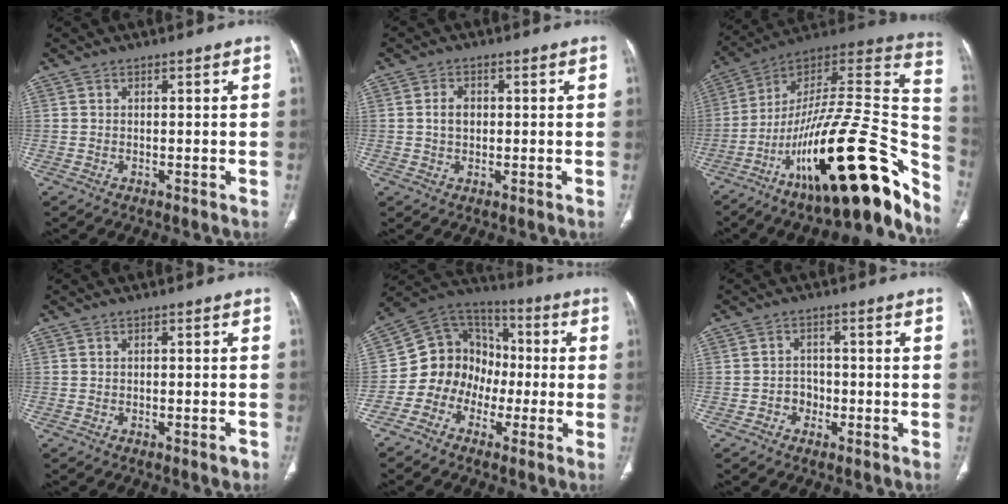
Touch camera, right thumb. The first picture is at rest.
{"total": 3.1, "force": [0.2, 2.3, 2.1], "torque": [-0.031, 0.007, 0.002]}
{"total": 34.6, "force": [-17.8, 10.6, 27.8], "torque": [-0.340, 0.086, -0.280]}
{"total": 1.4, "force": [-0.9, 0.4, 1.0], "torque": [-0.018, -0.001, -0.010]}
{"total": 12.9, "force": [-3.4, 11.5, 4.9], "torque": [-0.038, 0.072, -0.075]}
{"total": 2.9, "force": [-1.2, 2.5, 0.9], "torque": [0.004, 0.015, -0.025]}